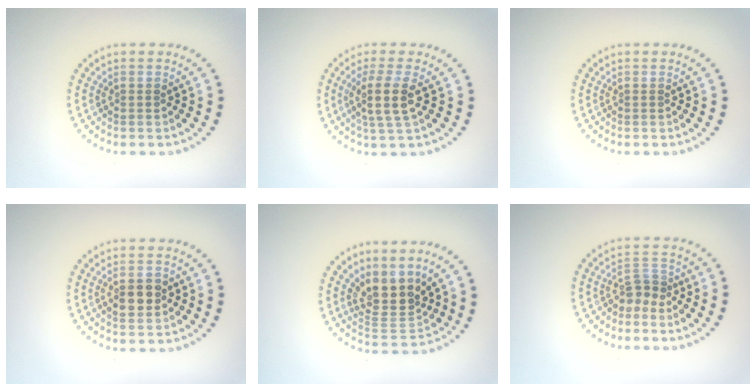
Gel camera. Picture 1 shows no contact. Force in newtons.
{"total": 3.2, "press": 2.7, "slide": 1.7}
{"total": 0.0}
{"total": 2.8, "press": 2.8, "slide": 0.1}
{"total": 3.9, "press": 3.3, "slide": 2.1}
{"total": 2.0, "press": 1.4, "slide": 1.4}